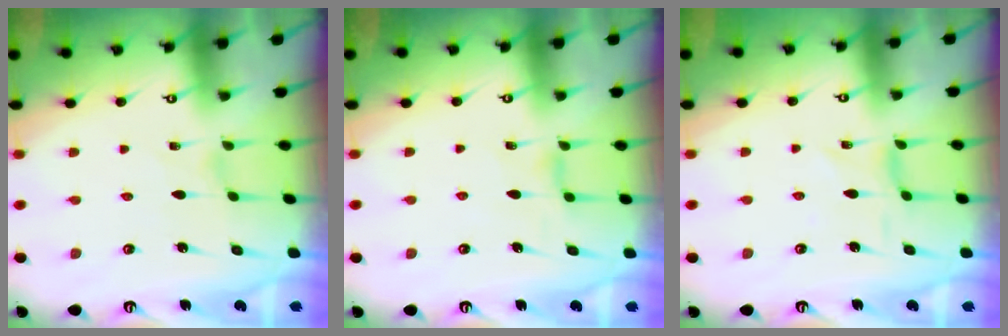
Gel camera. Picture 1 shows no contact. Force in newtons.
{"total": 3.4, "press": 3.4, "slide": 0.5}
{"total": 0.0}